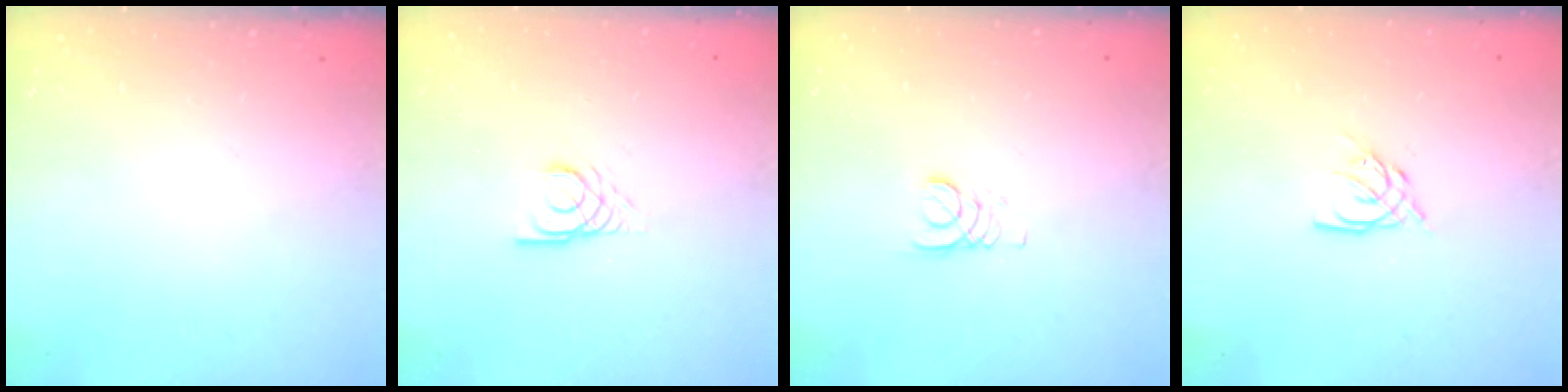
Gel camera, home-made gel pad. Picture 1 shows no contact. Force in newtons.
{"total": 3.1, "press": 3.1, "slide": 0.1}
{"total": 2.2, "press": 2.2, "slide": 0.3}
{"total": 6.5, "press": 6.5, "slide": 0.6}